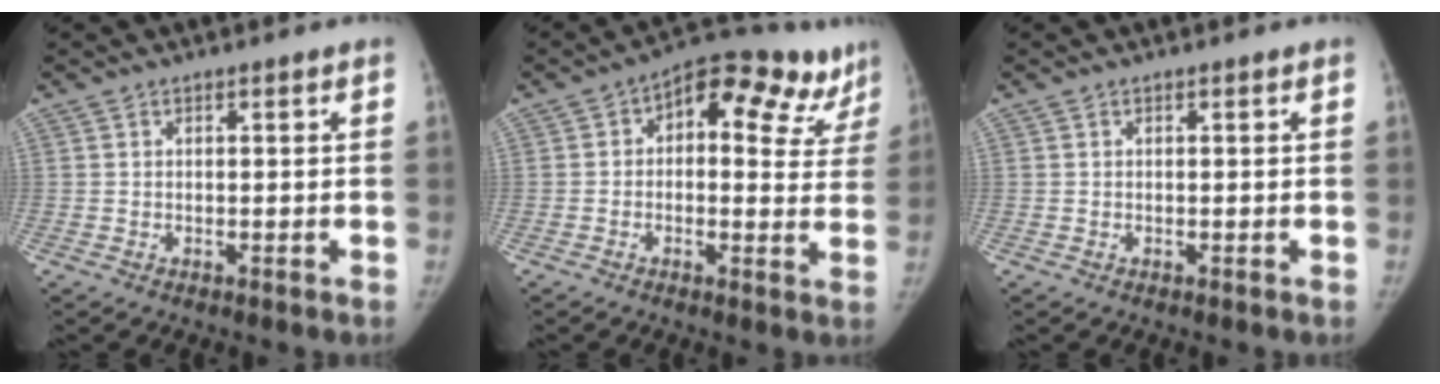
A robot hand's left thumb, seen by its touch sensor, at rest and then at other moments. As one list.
[{"total": 16.1, "force": [8.1, 8.9, 10.7], "torque": [-0.088, 0.010, 0.091]}, {"total": 0.0}]